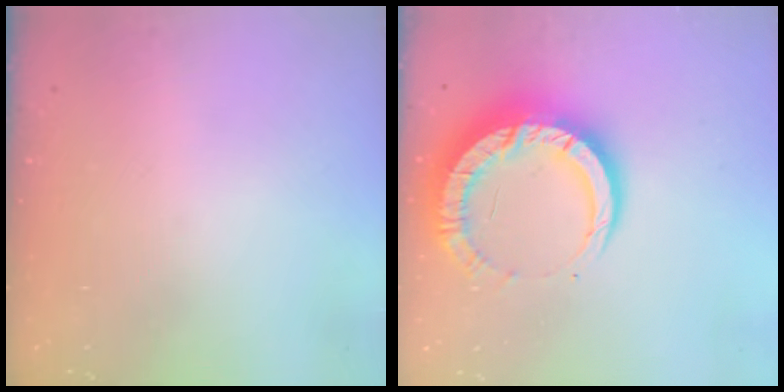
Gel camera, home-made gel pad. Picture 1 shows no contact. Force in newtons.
{"total": 13.3, "press": 13.2, "slide": 1.3}